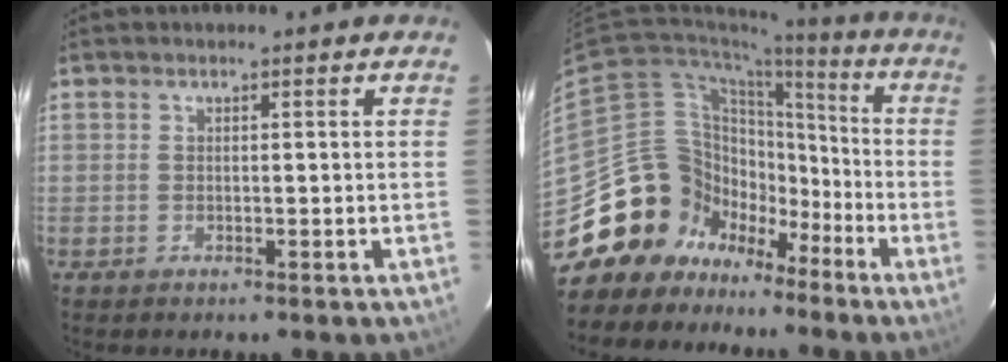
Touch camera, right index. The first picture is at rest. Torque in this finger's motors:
{"motor_torque": [0.98, -1.01, 0.52, 0.01]}